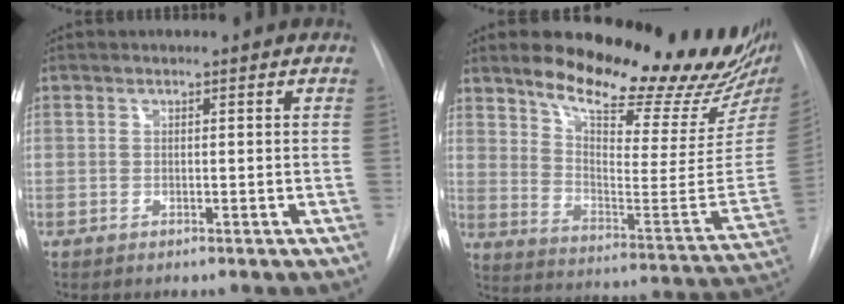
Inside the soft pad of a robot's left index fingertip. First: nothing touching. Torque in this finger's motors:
{"motor_torque": [0.47, -0.53, 0.55, 0.06]}